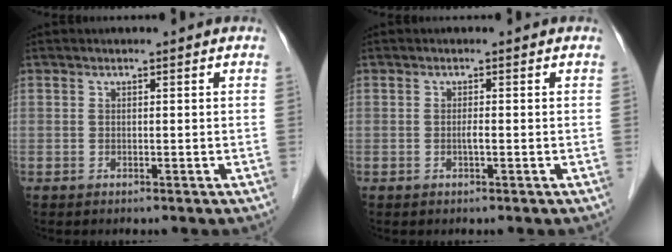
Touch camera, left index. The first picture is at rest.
{"total": 0.8, "force": [-0.2, 0.0, 0.8], "torque": [-0.017, 0.000, -0.004]}